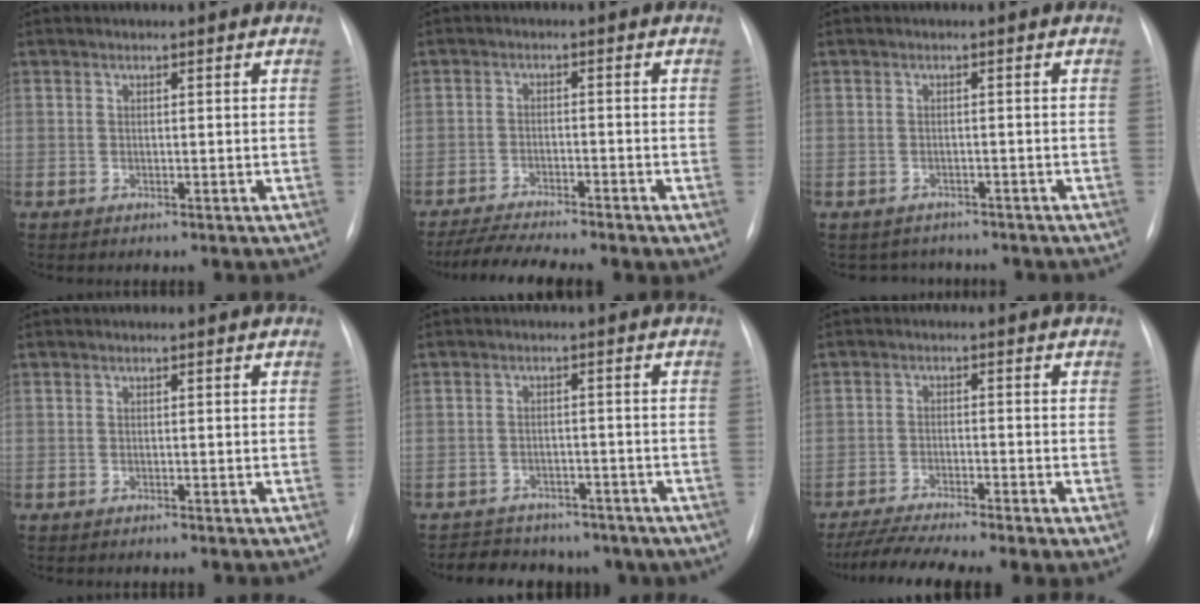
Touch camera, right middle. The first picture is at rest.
{"total": 7.6, "force": [-6.2, 0.6, 4.3], "torque": [-0.075, -0.013, -0.103]}
{"total": 3.8, "force": [-3.4, 1.8, -0.3], "torque": [0.003, 0.008, -0.045]}
{"total": 0.0}
{"total": 11.6, "force": [-8.9, 6.6, 3.4], "torque": [-0.055, 0.018, -0.101]}
{"total": 9.3, "force": [-7.1, 0.7, 6.0], "torque": [-0.104, -0.013, -0.119]}